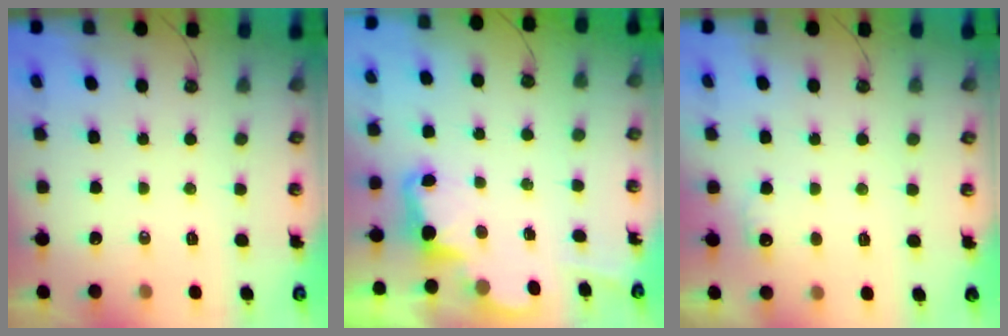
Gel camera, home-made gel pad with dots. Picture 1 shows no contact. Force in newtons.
{"total": 3.2, "press": 3.1, "slide": 0.6}
{"total": 6.1, "press": 6.0, "slide": 0.5}